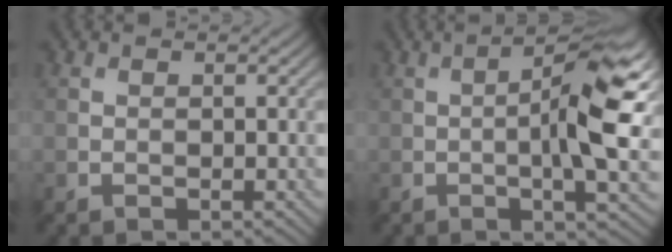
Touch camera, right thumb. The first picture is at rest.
{"total": 10.7, "force": [-0.1, 3.0, 10.3], "torque": [-0.171, 0.003, 0.001]}